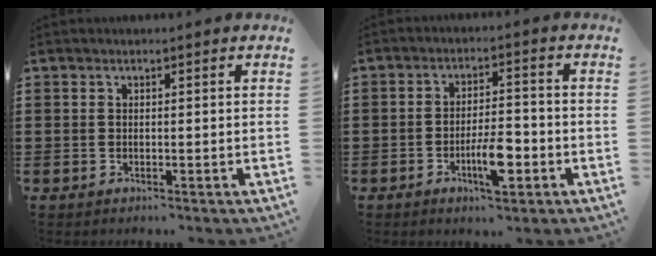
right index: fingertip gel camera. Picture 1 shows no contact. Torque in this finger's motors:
{"motor_torque": [0.15, 0.11, 0.26, 0.09]}